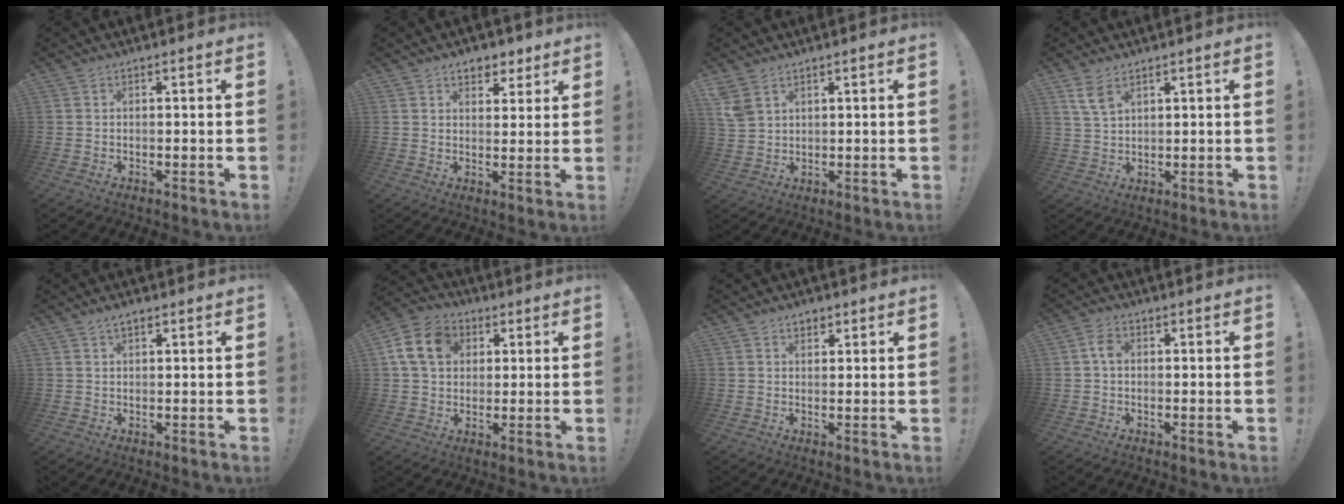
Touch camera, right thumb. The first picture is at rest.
{"total": 6.0, "force": [4.0, 4.0, 1.9], "torque": [-0.006, -0.022, 0.071]}
{"total": 5.1, "force": [3.1, 3.2, 2.5], "torque": [-0.052, -0.014, 0.061]}
{"total": 5.9, "force": [3.6, 3.3, 3.4], "torque": [-0.064, -0.014, 0.070]}
{"total": 2.2, "force": [1.4, 0.8, 1.4], "torque": [-0.023, -0.003, 0.025]}
{"total": 13.7, "force": [3.9, 10.9, 7.5], "torque": [-0.123, 0.002, 0.081]}
{"total": 2.2, "force": [1.5, 1.5, 0.6], "torque": [0.005, -0.010, 0.024]}
{"total": 3.7, "force": [0.3, 2.5, 2.7], "torque": [-0.050, 0.010, 0.004]}